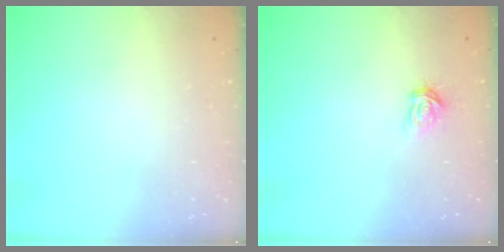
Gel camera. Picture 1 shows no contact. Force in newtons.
{"total": 2.8, "press": 2.7, "slide": 0.3}